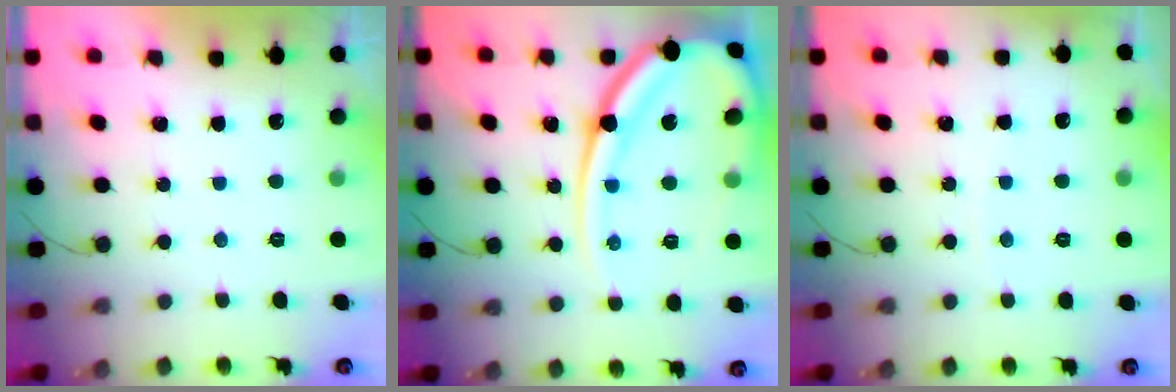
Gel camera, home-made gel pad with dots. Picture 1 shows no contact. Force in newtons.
{"total": 20.0, "press": 19.9, "slide": 2.1}
{"total": 1.6, "press": 1.6, "slide": 0.2}